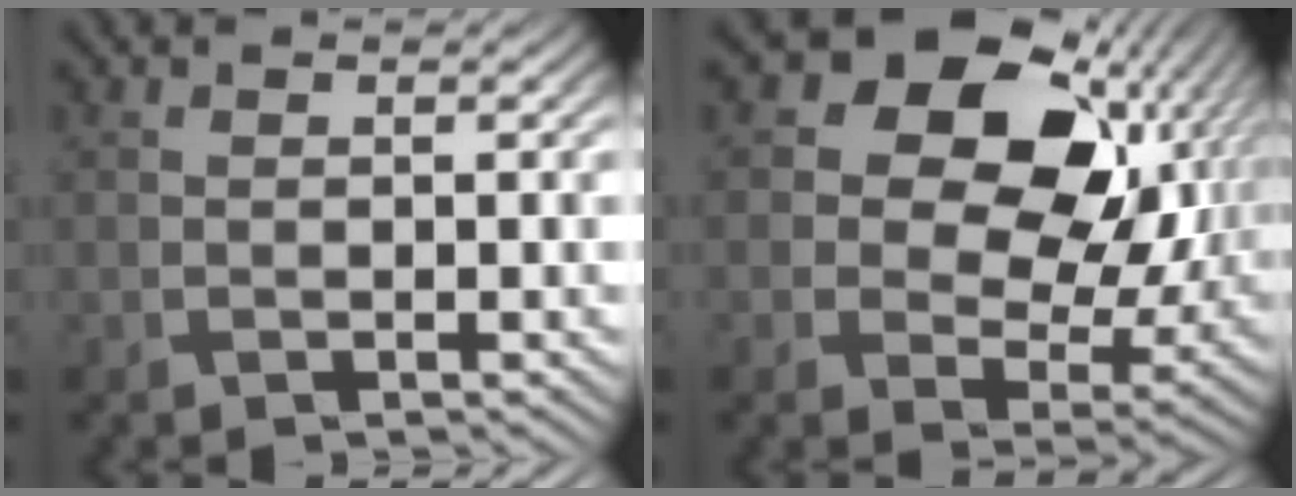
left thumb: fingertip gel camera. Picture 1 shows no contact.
{"total": 15.7, "force": [4.4, 11.2, 10.1], "torque": [-0.146, 0.005, 0.074]}